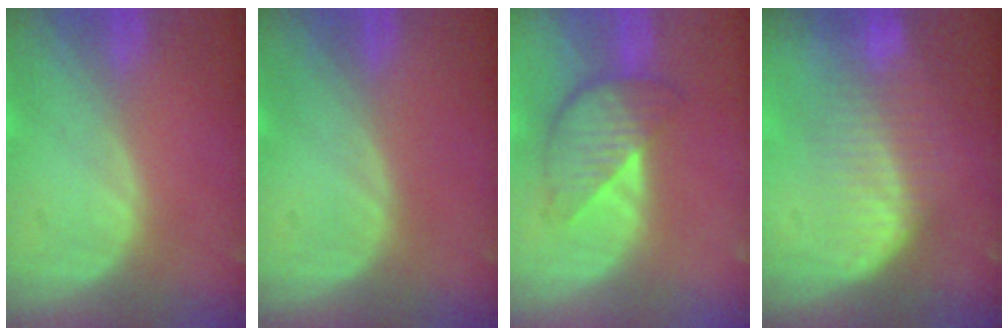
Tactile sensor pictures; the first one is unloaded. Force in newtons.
{"total": 0.0}
{"total": 5.9, "press": 5.9, "slide": 0.3}
{"total": 7.1, "press": 6.5, "slide": 2.8}